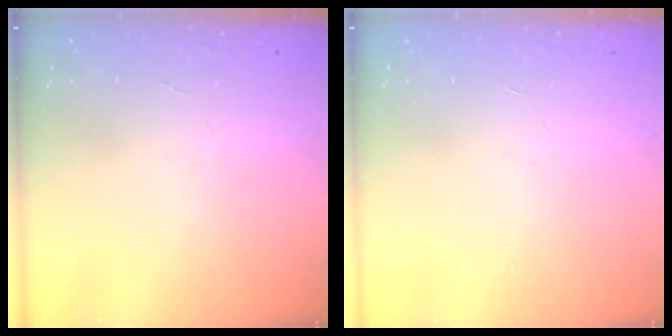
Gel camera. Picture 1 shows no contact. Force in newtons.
{"total": 0.0}